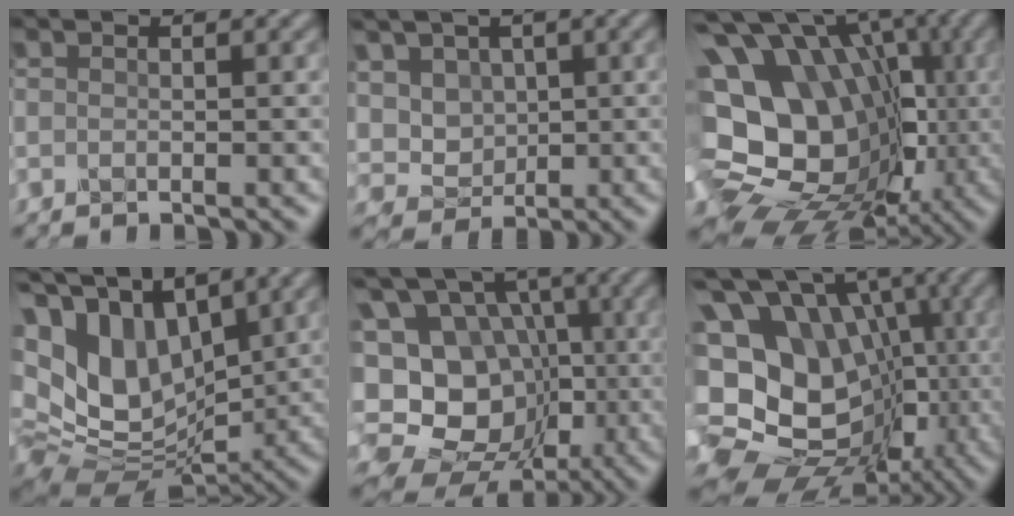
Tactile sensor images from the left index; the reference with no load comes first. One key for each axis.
{"total": 4.0, "fx": 1.1, "fy": 3.4, "fz": 1.9, "tx": -0.041, "ty": 0.008, "tz": 0.015}
{"total": 18.5, "fx": 0.2, "fy": 14.6, "fz": 11.3, "tx": -0.182, "ty": 0.000, "tz": 0.012}
{"total": 14.8, "fx": 4.3, "fy": 9.9, "fz": 10.1, "tx": -0.225, "ty": 0.003, "tz": 0.094}
{"total": 20.3, "fx": -3.1, "fy": 18.3, "fz": 8.3, "tx": -0.185, "ty": 0.014, "tz": -0.061}
{"total": 18.8, "fx": 1.0, "fy": 15.5, "fz": 10.7, "tx": -0.188, "ty": 0.050, "tz": 0.017}